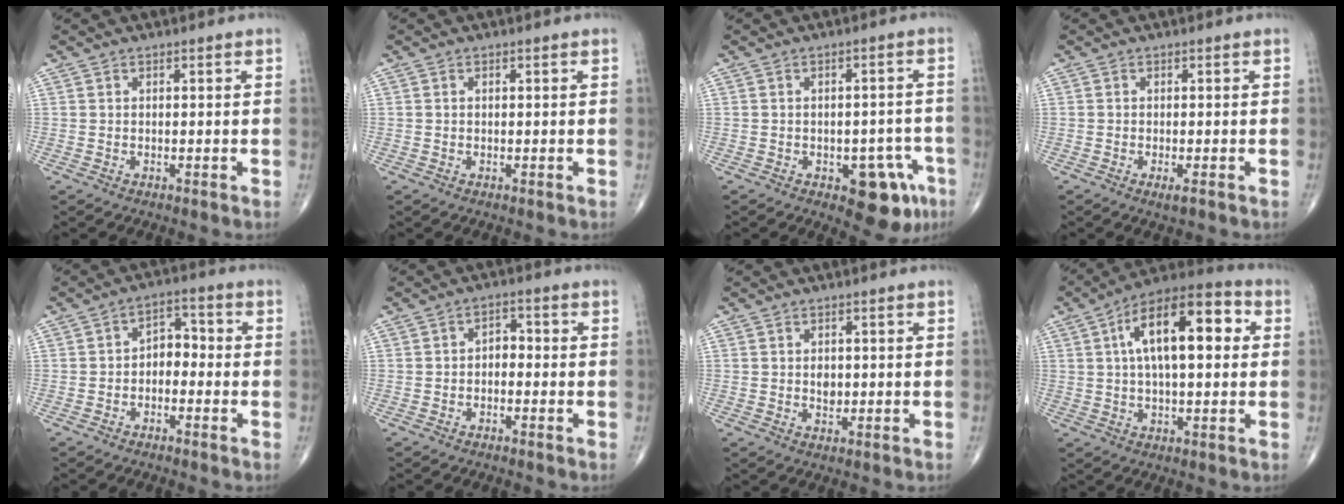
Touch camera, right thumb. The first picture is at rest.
{"total": 0.0}
{"total": 9.4, "force": [-4.4, 4.6, 6.9], "torque": [-0.044, 0.024, -0.049]}
{"total": 1.5, "force": [-0.7, 0.3, 1.3], "torque": [-0.025, -0.004, -0.015]}
{"total": 5.0, "force": [-1.1, 3.4, 3.5], "torque": [-0.033, 0.028, -0.030]}
{"total": 3.1, "force": [-0.5, 2.1, 2.2], "torque": [-0.018, 0.015, -0.018]}
{"total": 2.3, "force": [0.2, 1.7, 1.6], "torque": [-0.016, -0.002, 0.006]}
{"total": 17.8, "force": [3.9, 7.8, 15.5], "torque": [-0.229, 0.027, 0.053]}